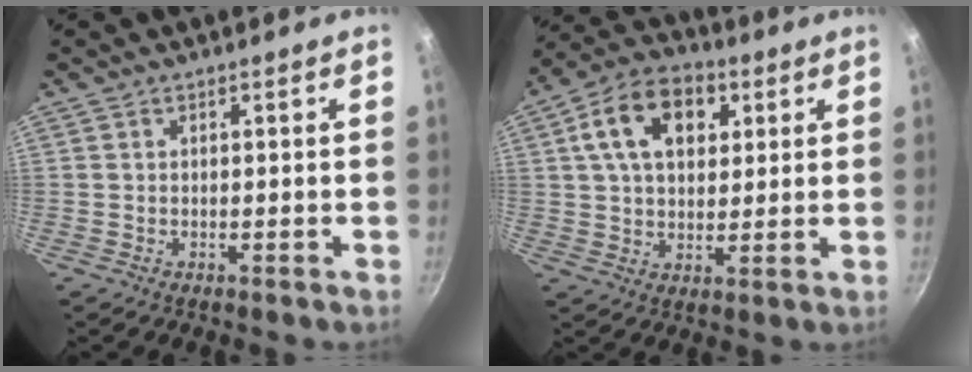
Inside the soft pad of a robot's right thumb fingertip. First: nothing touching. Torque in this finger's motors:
{"motor_torque": [-0.50, 2.74, 1.01, -0.21, 0.11]}